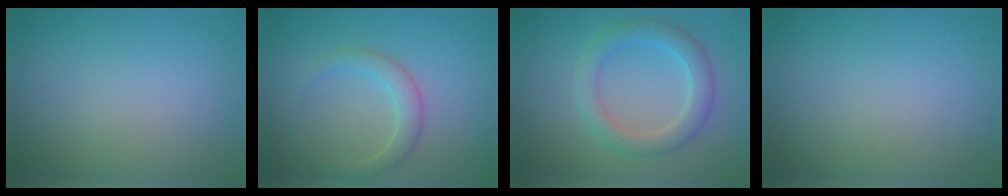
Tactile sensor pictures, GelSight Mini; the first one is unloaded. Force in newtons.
{"total": 2.4, "press": 2.4, "slide": 0.2}
{"total": 3.6, "press": 3.6, "slide": 0.0}
{"total": 0.0}